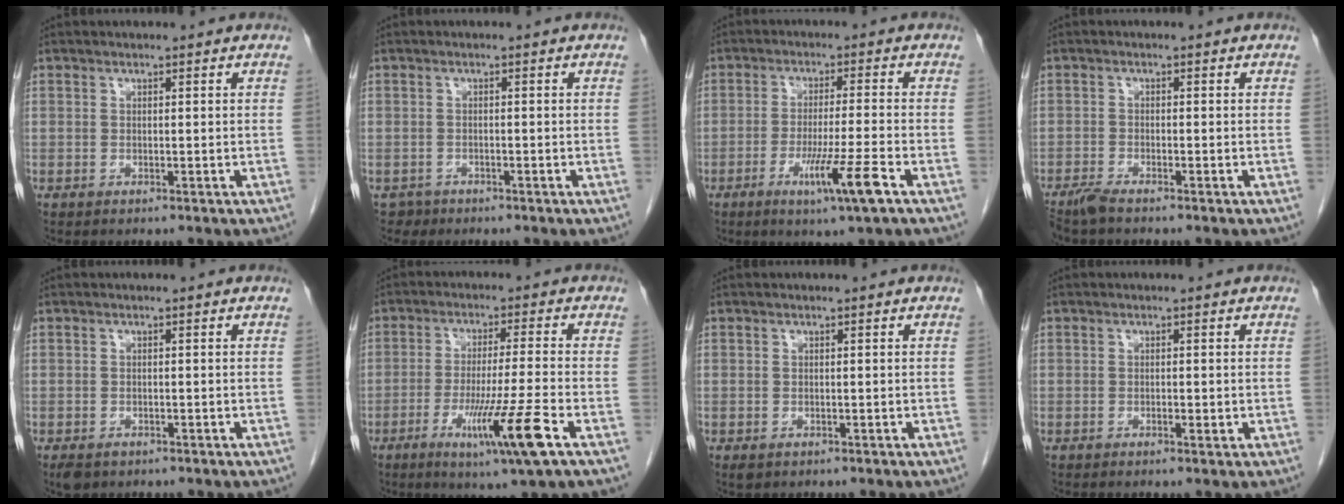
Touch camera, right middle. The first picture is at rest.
{"total": 1.3, "force": [-1.0, 0.8, -0.3], "torque": [0.003, 0.004, -0.015]}
{"total": 7.7, "force": [-3.7, -0.9, 6.7], "torque": [-0.118, -0.020, -0.067]}
{"total": 2.5, "force": [-2.1, 0.1, 1.2], "torque": [-0.031, -0.006, -0.043]}
{"total": 2.6, "force": [-1.7, 1.6, 1.1], "torque": [-0.021, -0.004, -0.021]}
{"total": 10.5, "force": [-4.7, -1.4, 9.2], "torque": [-0.164, -0.031, -0.084]}
{"total": 1.0, "force": [-0.5, 0.7, 0.5], "torque": [-0.011, 0.000, -0.001]}
{"total": 1.0, "force": [-0.3, 0.3, 0.9], "torque": [-0.015, 0.000, -0.004]}